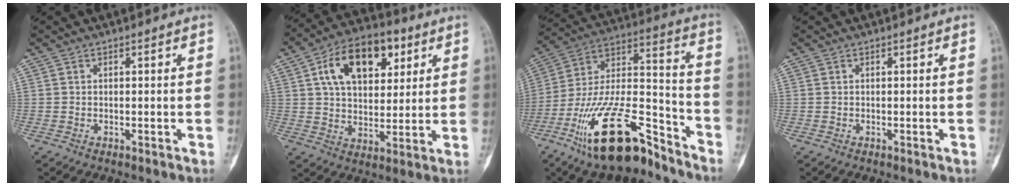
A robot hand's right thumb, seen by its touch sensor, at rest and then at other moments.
{"total": 16.7, "force": [6.4, 10.0, 11.6], "torque": [-0.153, -0.004, 0.105]}
{"total": 22.6, "force": [-14.8, 8.4, 14.9], "torque": [-0.282, 0.085, -0.263]}
{"total": 0.0}